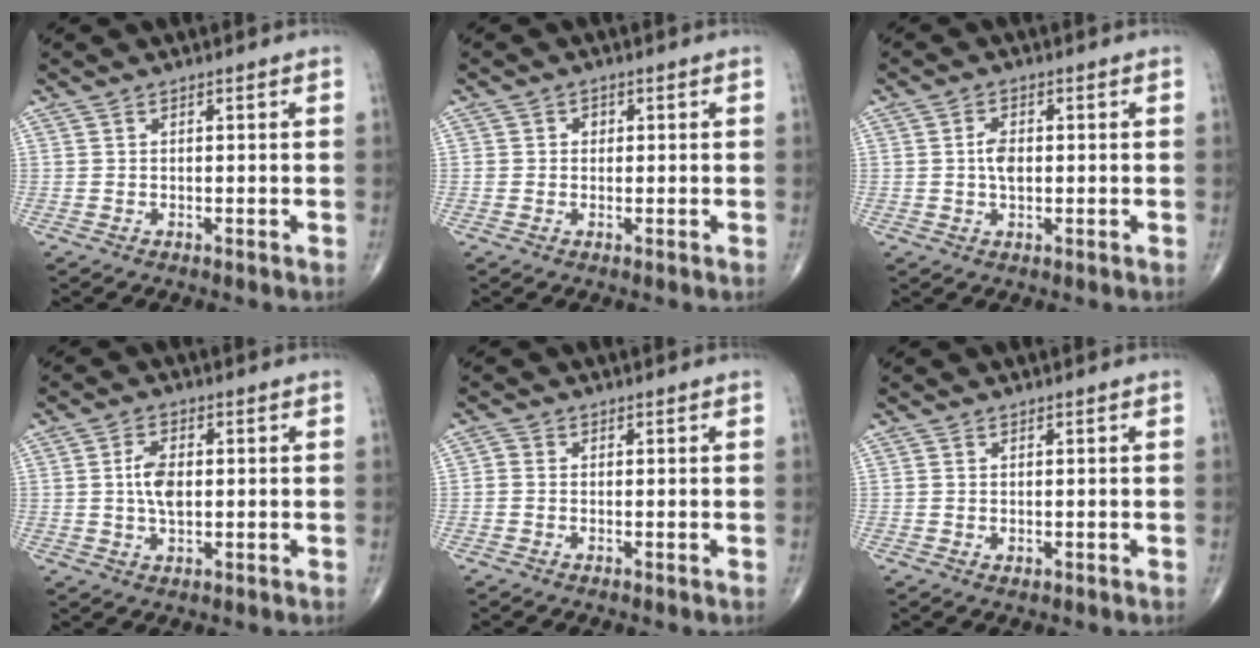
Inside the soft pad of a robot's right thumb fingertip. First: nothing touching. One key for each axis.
{"total": 1.6, "fx": 0.3, "fy": 1.4, "fz": 0.6, "tx": 0.002, "ty": 0.003, "tz": 0.000}
{"total": 3.4, "fx": 0.1, "fy": 2.0, "fz": 2.8, "tx": -0.046, "ty": 0.003, "tz": -0.001}
{"total": 5.4, "fx": 0.3, "fy": 3.0, "fz": 4.5, "tx": -0.082, "ty": 0.003, "tz": 0.003}
{"total": 1.2, "fx": -0.2, "fy": 1.0, "fz": 0.7, "tx": -0.007, "ty": 0.001, "tz": -0.010}
{"total": 0.8, "fx": -0.1, "fy": 0.5, "fz": 0.6, "tx": -0.011, "ty": -0.002, "tz": 0.001}